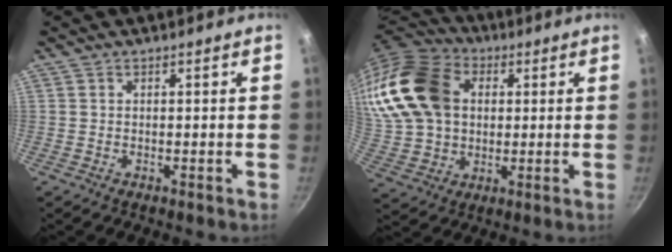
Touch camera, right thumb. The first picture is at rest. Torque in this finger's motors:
{"motor_torque": [0.79, 3.62, 0.88, -0.48, 0.54]}